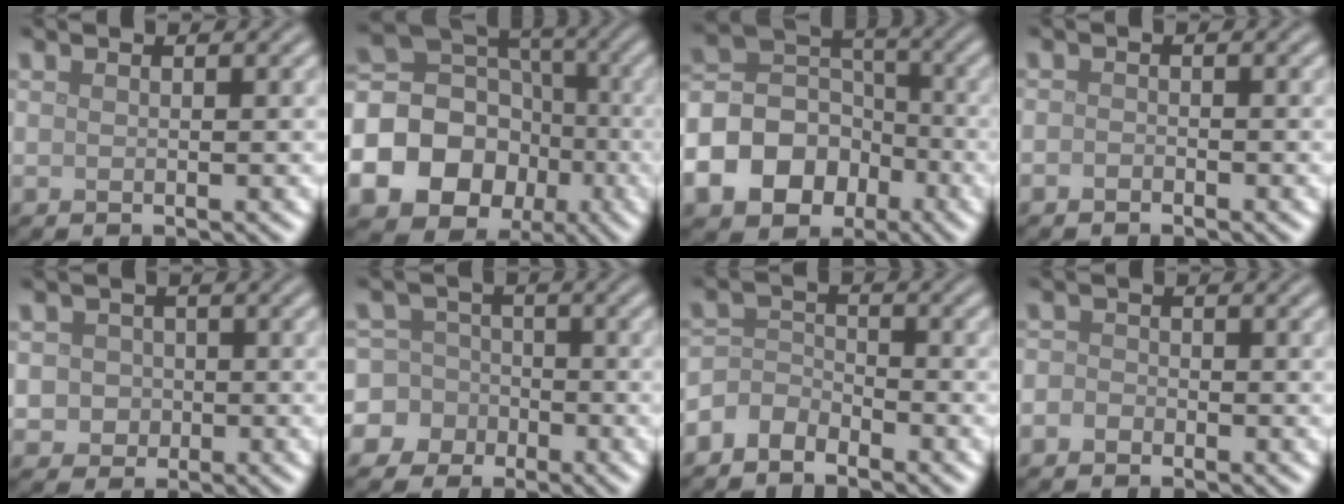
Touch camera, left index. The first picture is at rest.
{"total": 19.1, "force": [-6.1, 17.0, 6.2], "torque": [-0.172, -0.025, -0.116]}
{"total": 10.9, "force": [-5.1, 8.7, 4.3], "torque": [-0.100, -0.009, -0.110]}
{"total": 0.7, "force": [-0.6, 0.3, 0.2], "torque": [-0.003, -0.002, -0.012]}
{"total": 3.3, "force": [-0.1, 3.1, 1.1], "torque": [0.002, 0.015, -0.014]}
{"total": 8.6, "force": [-2.5, 8.2, 1.0], "torque": [-0.038, 0.010, -0.081]}
{"total": 2.8, "force": [-2.3, 1.5, 0.6], "torque": [-0.012, 0.010, -0.055]}
{"total": 1.3, "force": [-0.7, 1.1, 0.3], "torque": [0.004, 0.001, -0.020]}